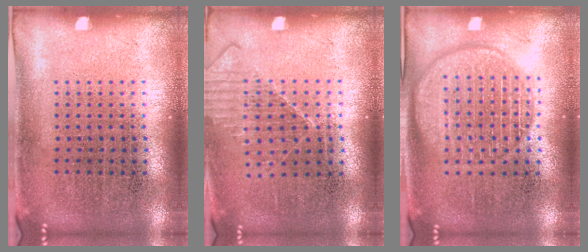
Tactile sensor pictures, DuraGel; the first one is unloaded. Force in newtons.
{"total": 1.2, "press": 1.2, "slide": 0.1}
{"total": 2.9, "press": 2.9, "slide": 0.4}